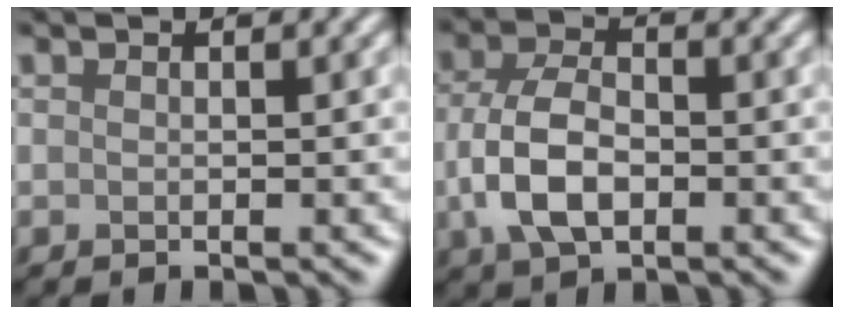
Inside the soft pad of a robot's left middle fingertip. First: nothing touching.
{"total": 5.5, "force": [-1.3, 3.2, 4.3], "torque": [-0.092, -0.002, -0.029]}